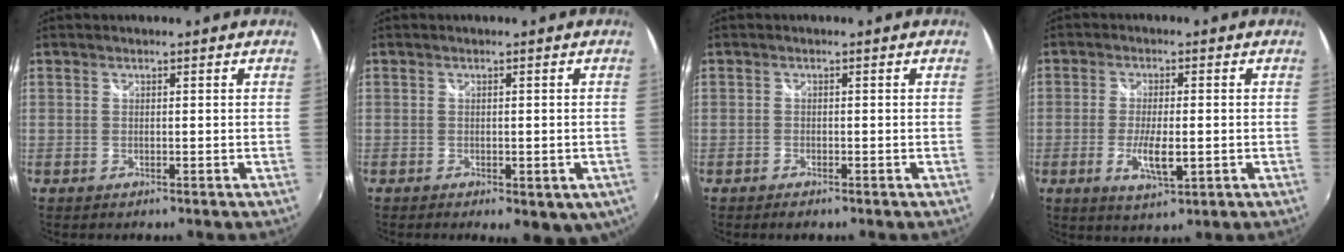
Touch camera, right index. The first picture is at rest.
{"total": 7.7, "force": [-4.1, 3.3, 5.7], "torque": [-0.086, -0.033, -0.048]}
{"total": 1.3, "force": [-1.1, 0.5, 0.6], "torque": [-0.016, -0.005, -0.021]}
{"total": 6.6, "force": [-1.8, 1.9, 6.0], "torque": [-0.116, -0.013, -0.030]}